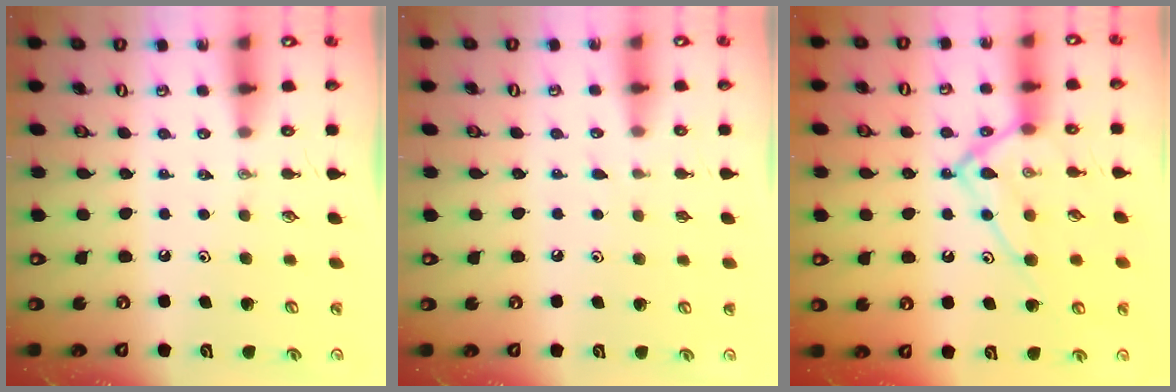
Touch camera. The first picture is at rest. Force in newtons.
{"total": 3.4, "press": 3.4, "slide": 0.3}
{"total": 14.9, "press": 14.8, "slide": 0.9}